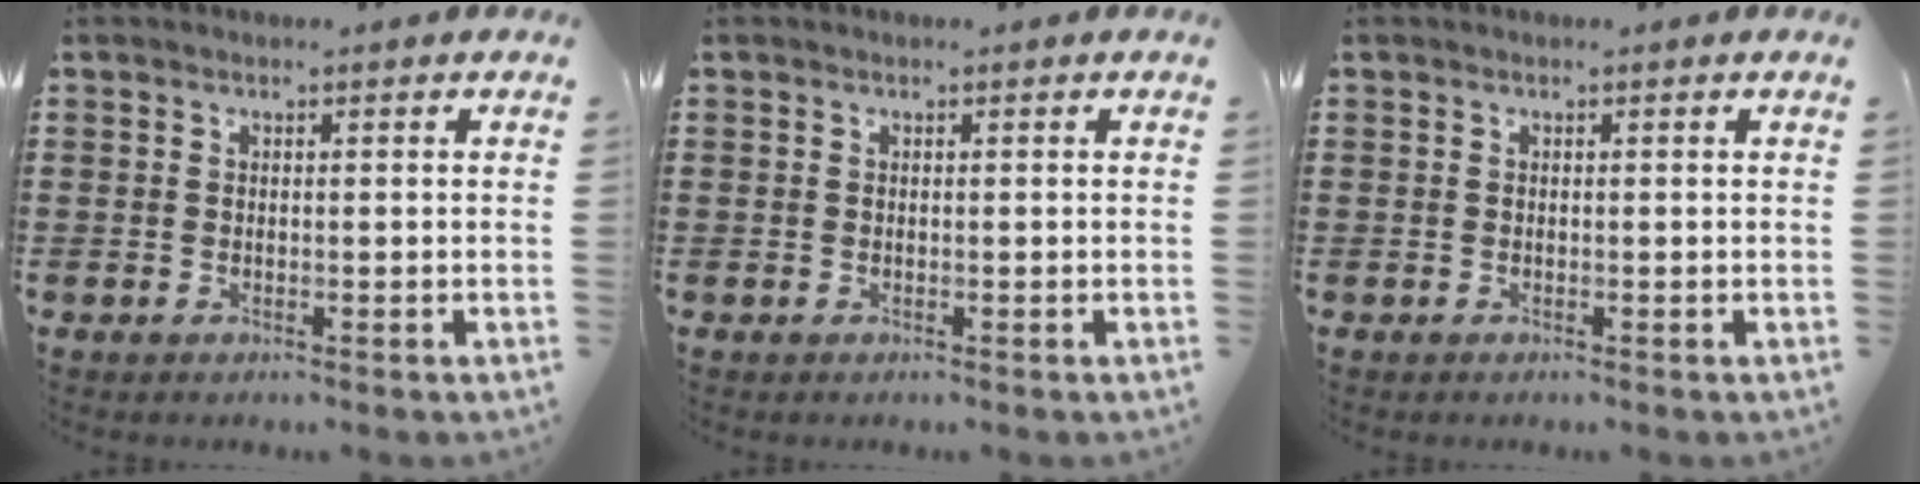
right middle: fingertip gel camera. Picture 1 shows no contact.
{"total": 0.0}
{"total": 0.0}